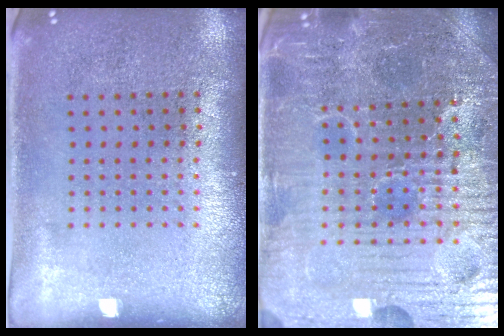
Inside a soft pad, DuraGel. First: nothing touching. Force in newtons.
{"total": 5.6, "press": 5.4, "slide": 1.6}